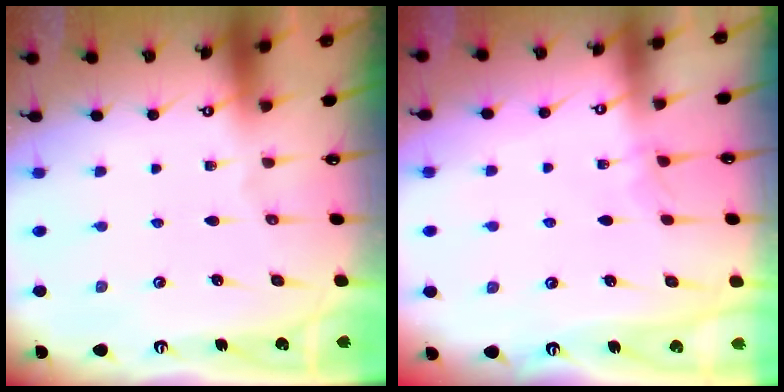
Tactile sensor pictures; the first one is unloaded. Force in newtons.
{"total": 3.5, "press": 3.5, "slide": 0.2}